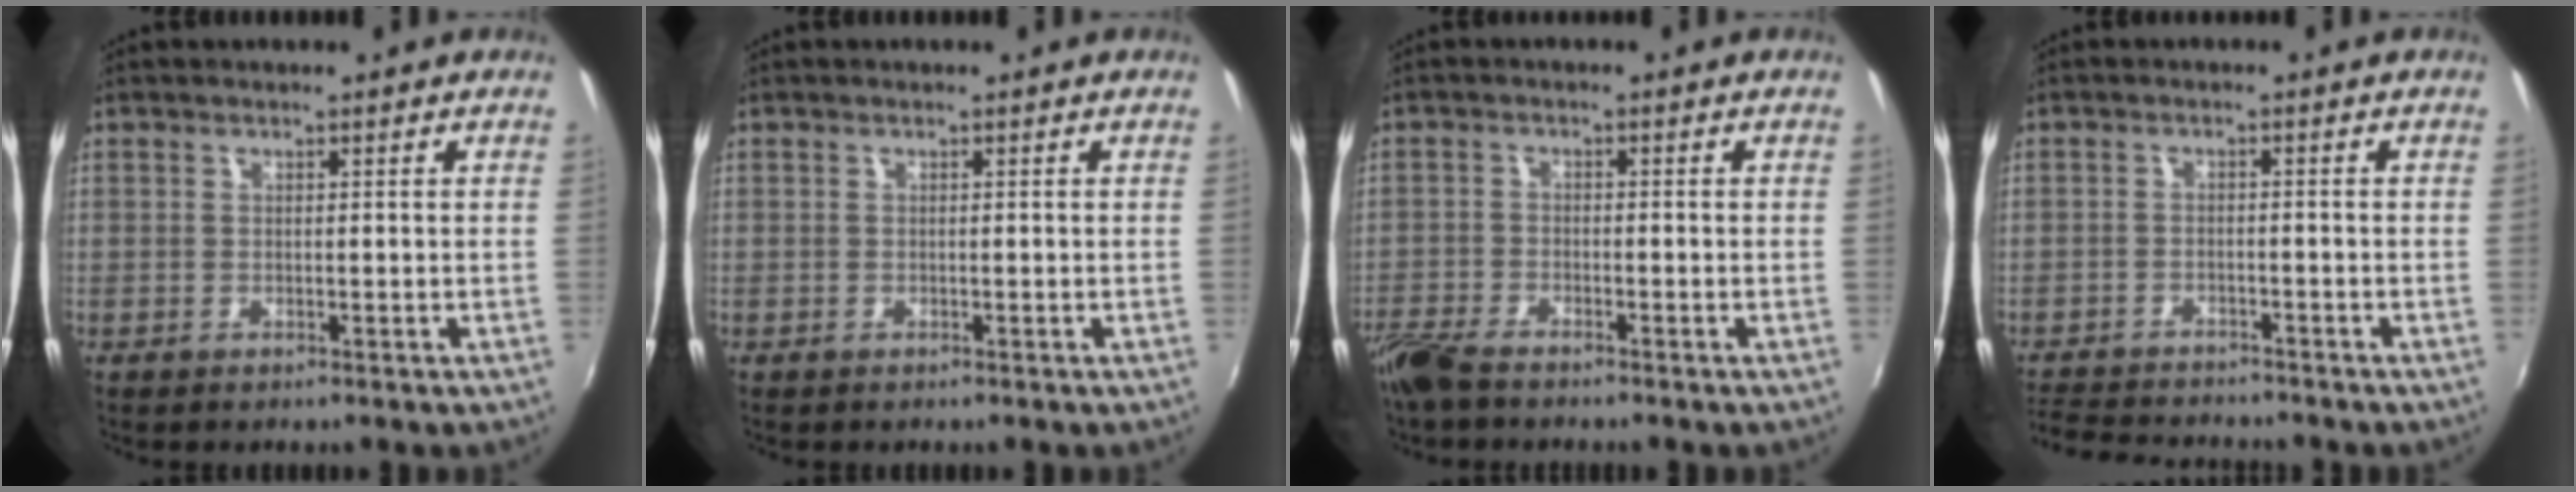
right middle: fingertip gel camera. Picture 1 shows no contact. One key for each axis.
{"total": 0.0}
{"total": 5.5, "fx": -4.8, "fy": 1.1, "fz": 2.5, "tx": -0.066, "ty": -0.019, "tz": -0.096}
{"total": 9.4, "fx": -8.7, "fy": 2.0, "fz": 2.7, "tx": -0.082, "ty": -0.008, "tz": -0.144}